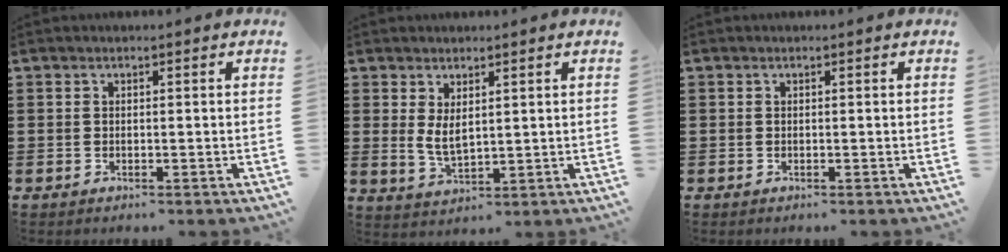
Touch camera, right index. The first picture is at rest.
{"total": 3.6, "force": [1.2, 1.6, 3.0], "torque": [-0.067, -0.001, 0.021]}
{"total": 0.0}